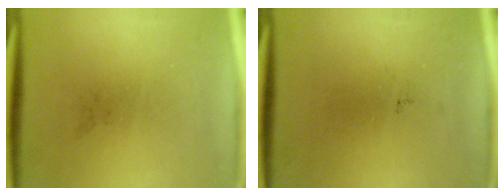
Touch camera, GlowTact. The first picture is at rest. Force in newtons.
{"total": 0.0}